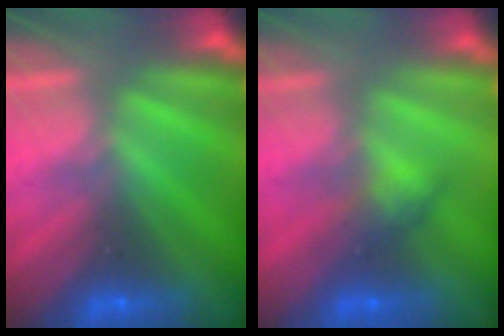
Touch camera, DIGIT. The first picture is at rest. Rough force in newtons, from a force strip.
{"total": 2.7}